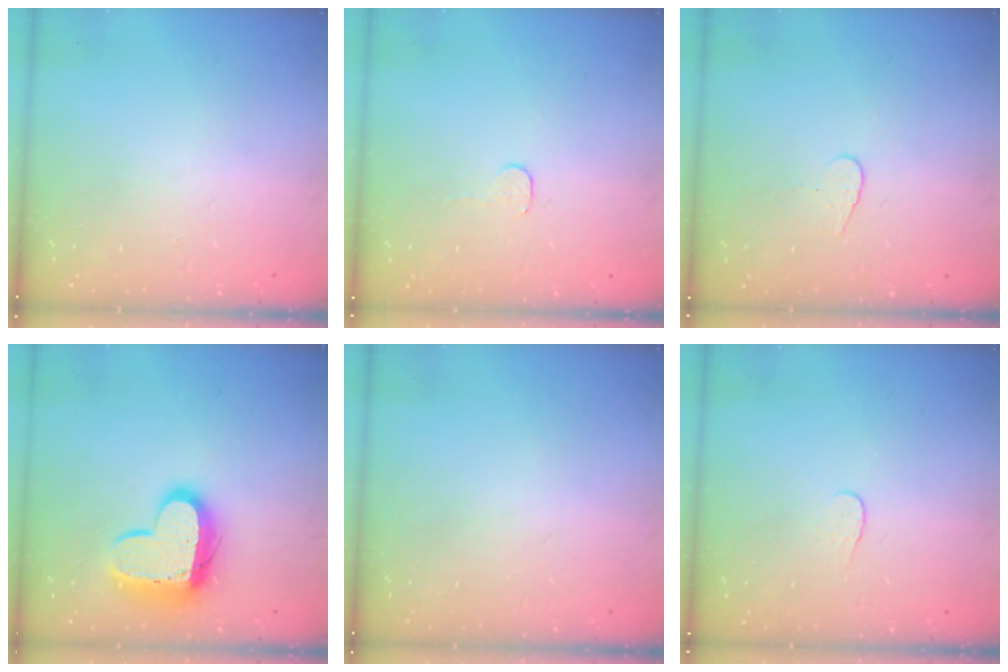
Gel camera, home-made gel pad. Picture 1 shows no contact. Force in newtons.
{"total": 2.8, "press": 2.8, "slide": 0.2}
{"total": 3.6, "press": 3.6, "slide": 0.3}
{"total": 14.4, "press": 14.4, "slide": 1.1}
{"total": 0.6, "press": 0.6, "slide": 0.2}
{"total": 3.8, "press": 3.8, "slide": 0.3}